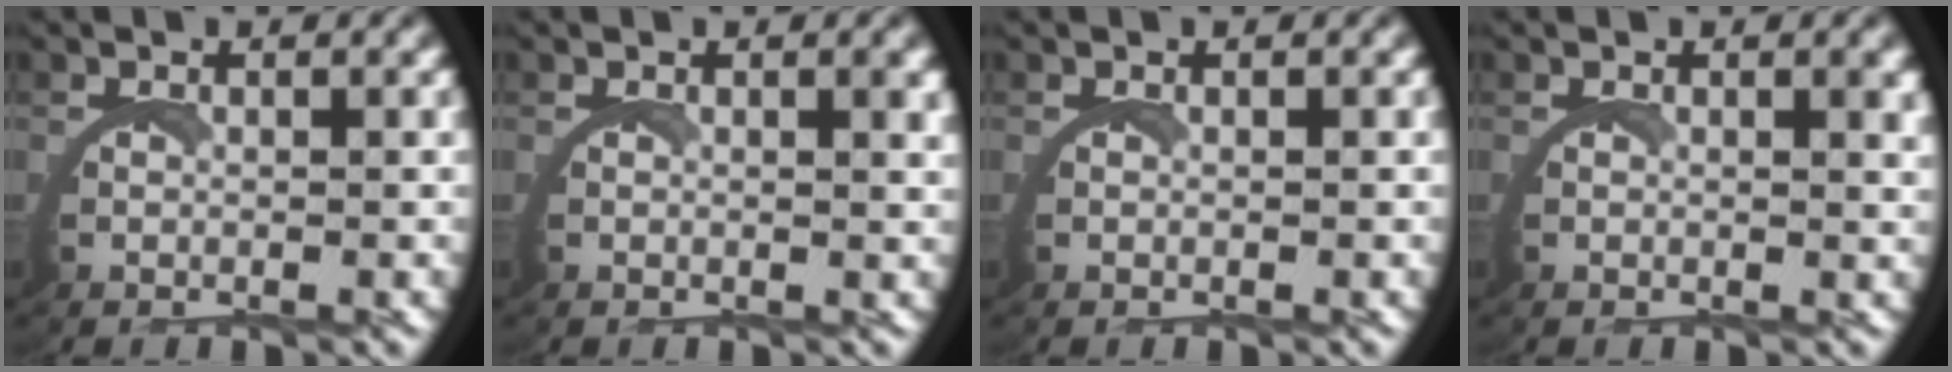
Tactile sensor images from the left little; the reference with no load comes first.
{"total": 1.0, "force": [0.5, -0.1, 0.9], "torque": [-0.016, 0.000, 0.006]}
{"total": 0.0}
{"total": 1.0, "force": [0.5, -0.1, 0.9], "torque": [-0.016, -0.001, 0.007]}